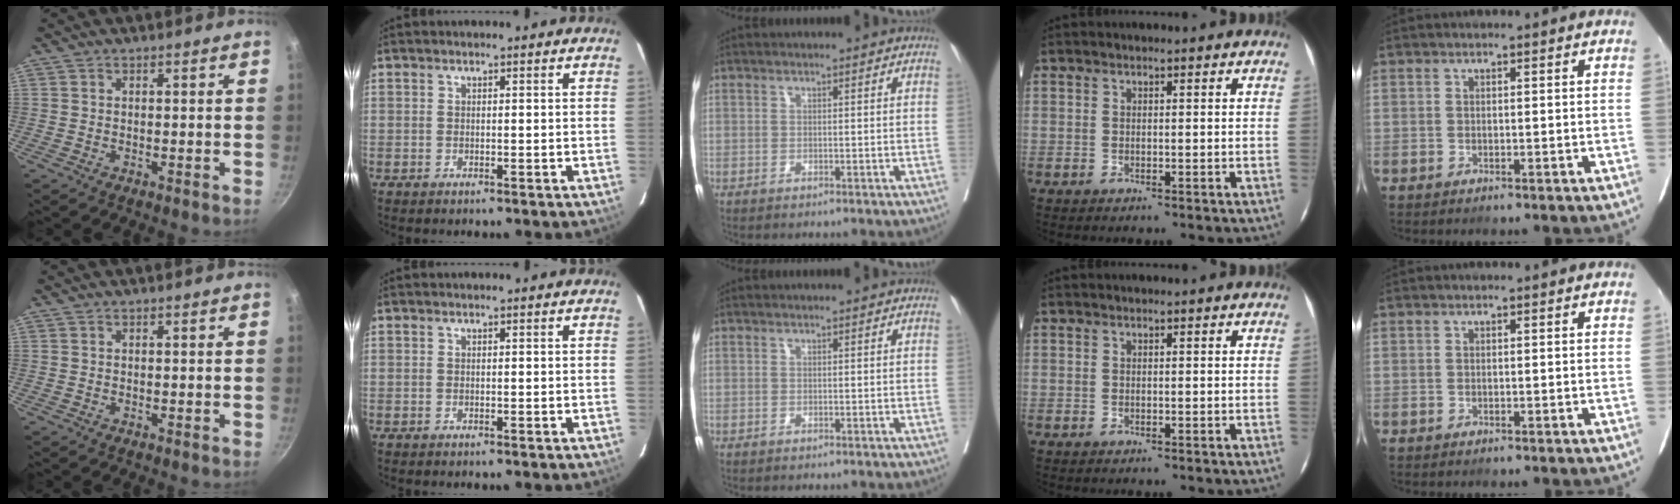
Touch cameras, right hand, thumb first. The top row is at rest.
{}